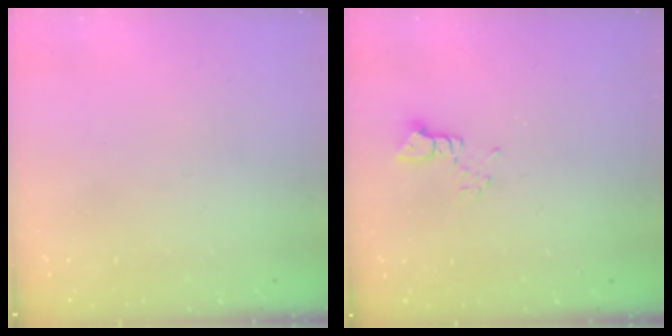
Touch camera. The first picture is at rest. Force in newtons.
{"total": 2.1, "press": 2.1, "slide": 0.3}